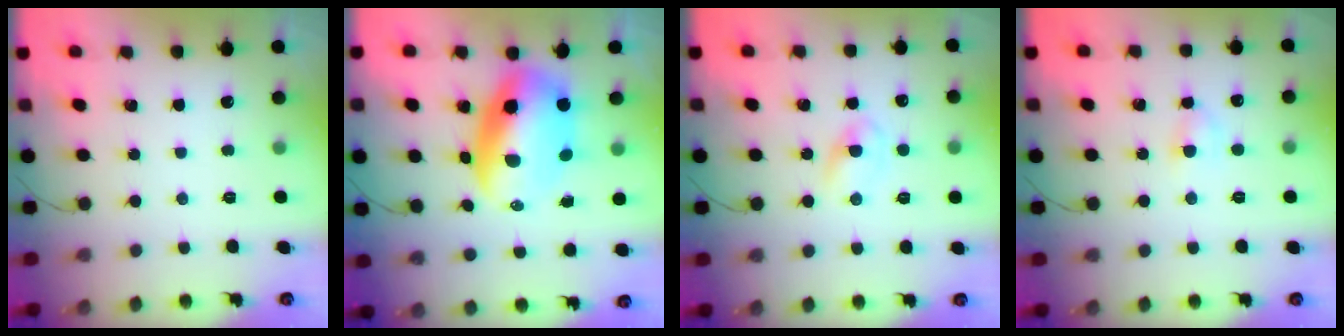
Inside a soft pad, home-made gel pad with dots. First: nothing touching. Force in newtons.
{"total": 12.5, "press": 12.0, "slide": 3.4}
{"total": 2.7, "press": 2.4, "slide": 1.4}
{"total": 3.6, "press": 3.4, "slide": 1.0}